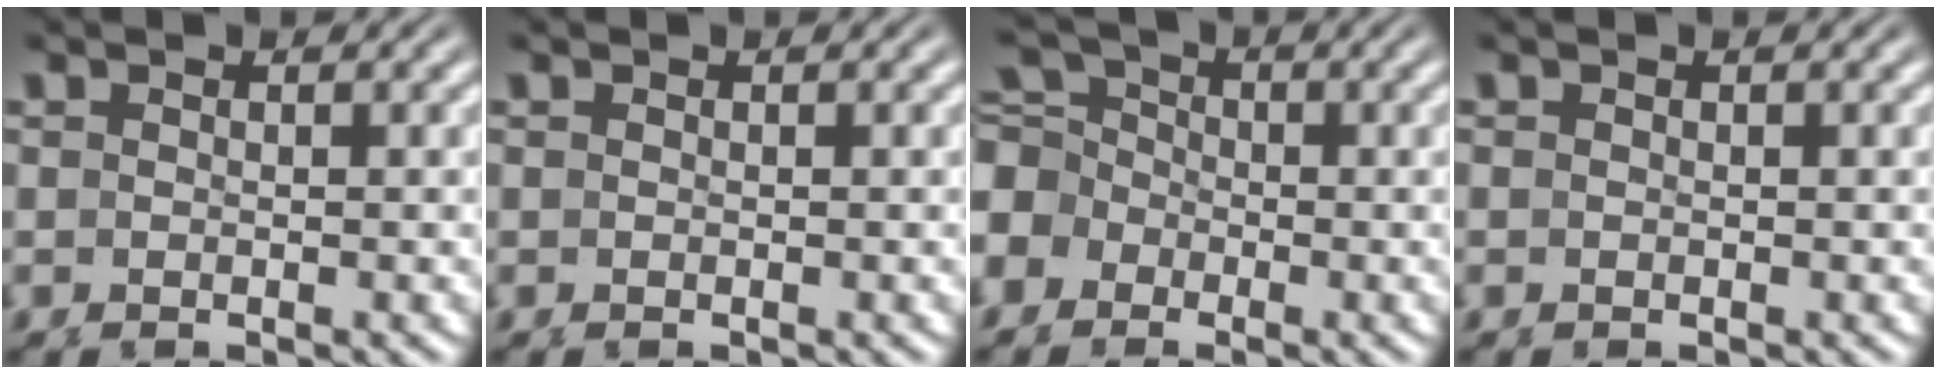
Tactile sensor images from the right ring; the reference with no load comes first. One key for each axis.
{"total": 0.0}
{"total": 5.4, "fx": 0.0, "fy": 5.0, "fz": 1.9, "tx": -0.032, "ty": 0.002, "tz": -0.012}
{"total": 0.0}